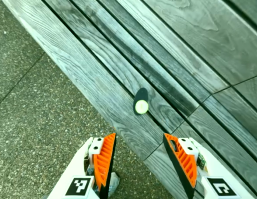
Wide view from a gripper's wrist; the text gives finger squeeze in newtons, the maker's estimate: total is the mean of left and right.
{"total": 0.0}